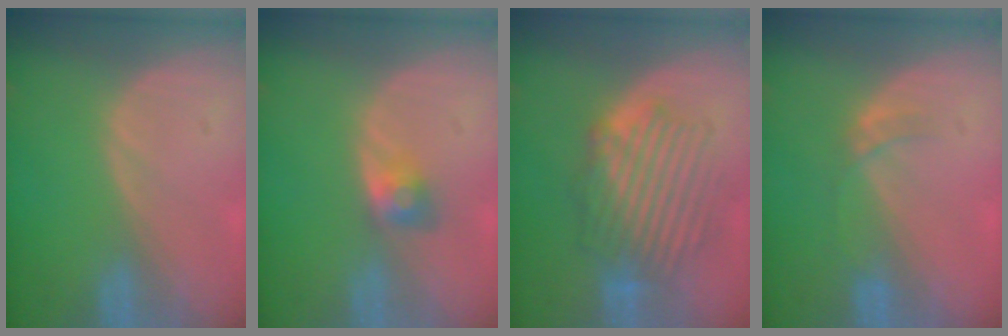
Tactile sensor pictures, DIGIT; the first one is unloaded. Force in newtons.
{"total": 2.8, "press": 2.6, "slide": 1.2}
{"total": 8.6, "press": 8.3, "slide": 2.0}
{"total": 2.7, "press": 2.4, "slide": 1.3}